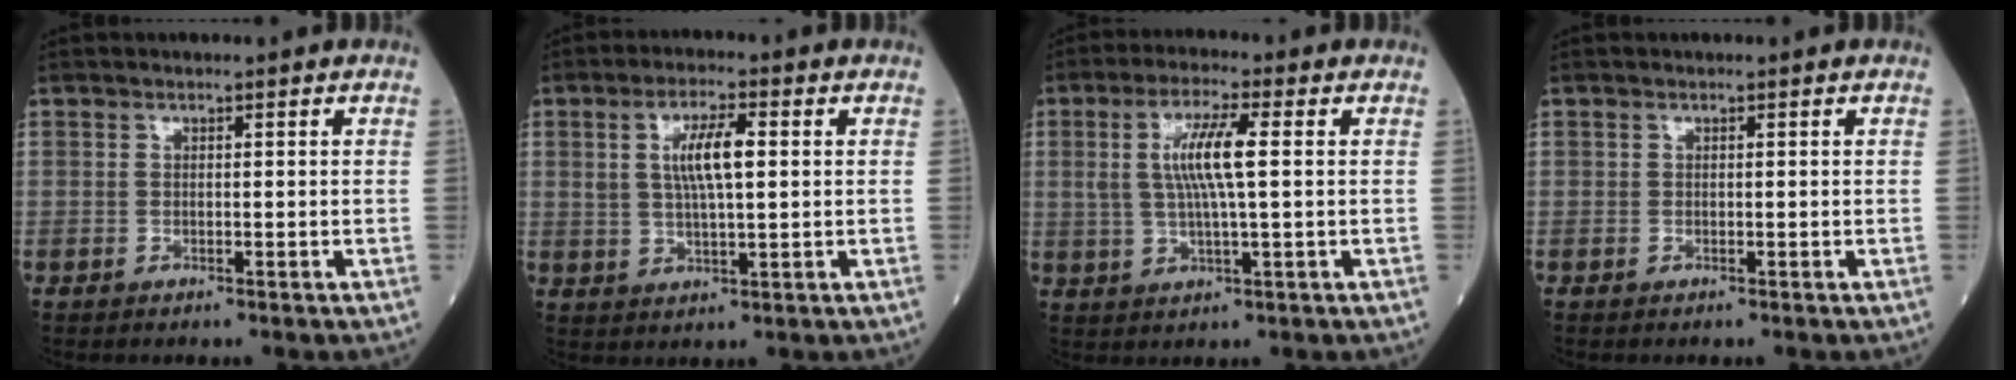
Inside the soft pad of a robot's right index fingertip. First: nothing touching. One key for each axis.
{"total": 6.8, "fx": 1.5, "fy": 1.5, "fz": 6.5, "tx": -0.123, "ty": 0.008, "tz": 0.031}
{"total": 7.9, "fx": 1.4, "fy": 0.7, "fz": 7.7, "tx": -0.158, "ty": 0.006, "tz": 0.027}
{"total": 0.0}